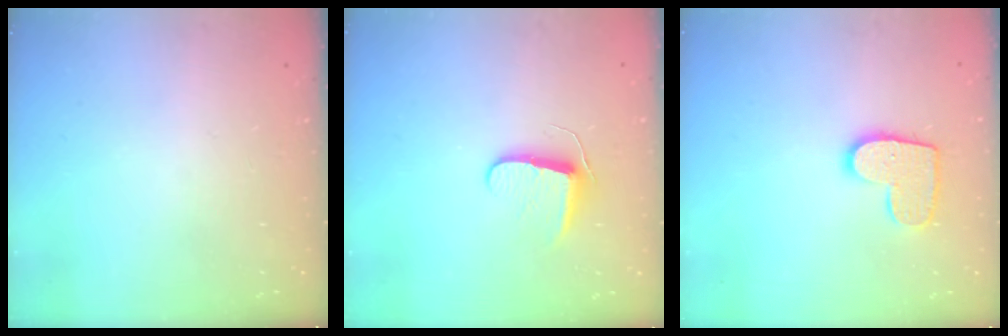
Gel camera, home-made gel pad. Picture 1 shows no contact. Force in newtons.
{"total": 7.2, "press": 7.2, "slide": 0.7}
{"total": 10.8, "press": 10.8, "slide": 0.5}